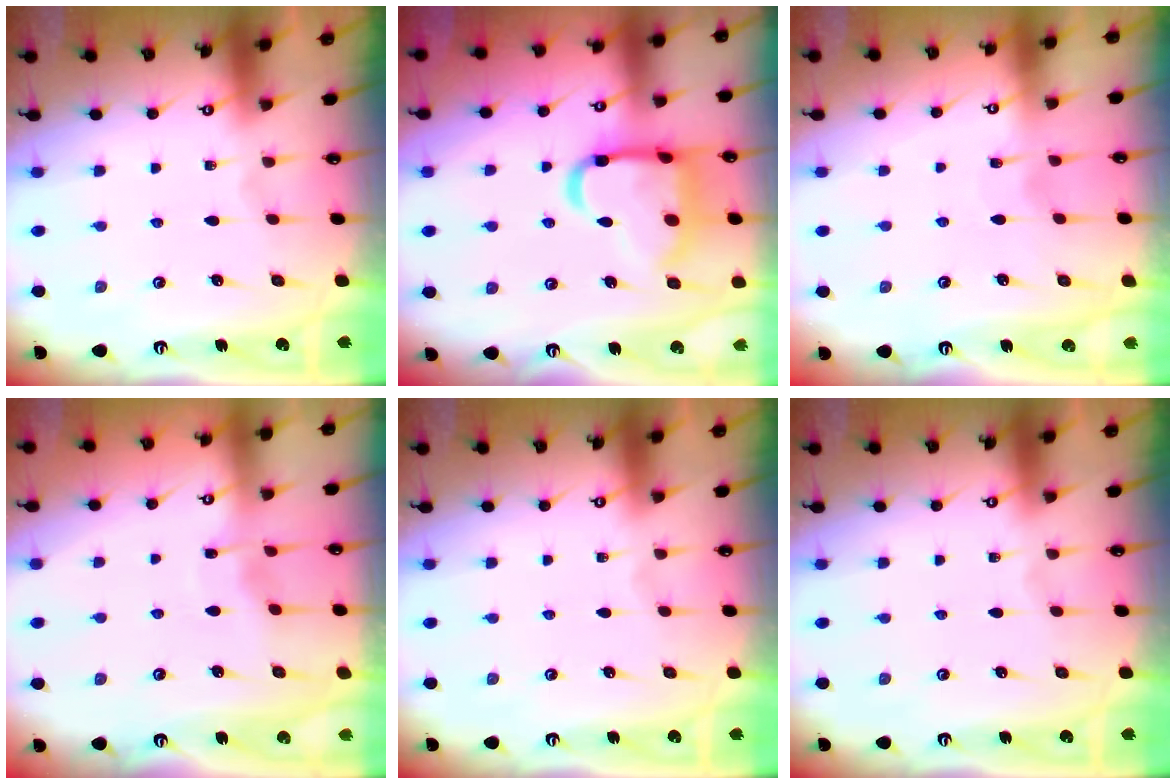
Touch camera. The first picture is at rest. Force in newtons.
{"total": 19.5, "press": 19.4, "slide": 1.8}
{"total": 4.8, "press": 4.7, "slide": 0.5}
{"total": 3.5, "press": 3.5, "slide": 0.3}
{"total": 0.0}
{"total": 0.0}